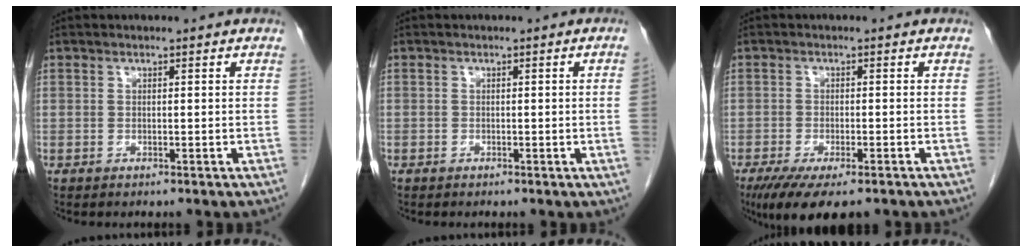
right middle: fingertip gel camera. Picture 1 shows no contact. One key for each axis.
{"total": 1.0, "fx": -0.1, "fy": -0.4, "fz": 0.9, "tx": -0.005, "ty": 0.001, "tz": 0.000}
{"total": 9.1, "fx": -6.4, "fy": 2.7, "fz": 5.8, "tx": -0.086, "ty": -0.017, "tz": -0.099}